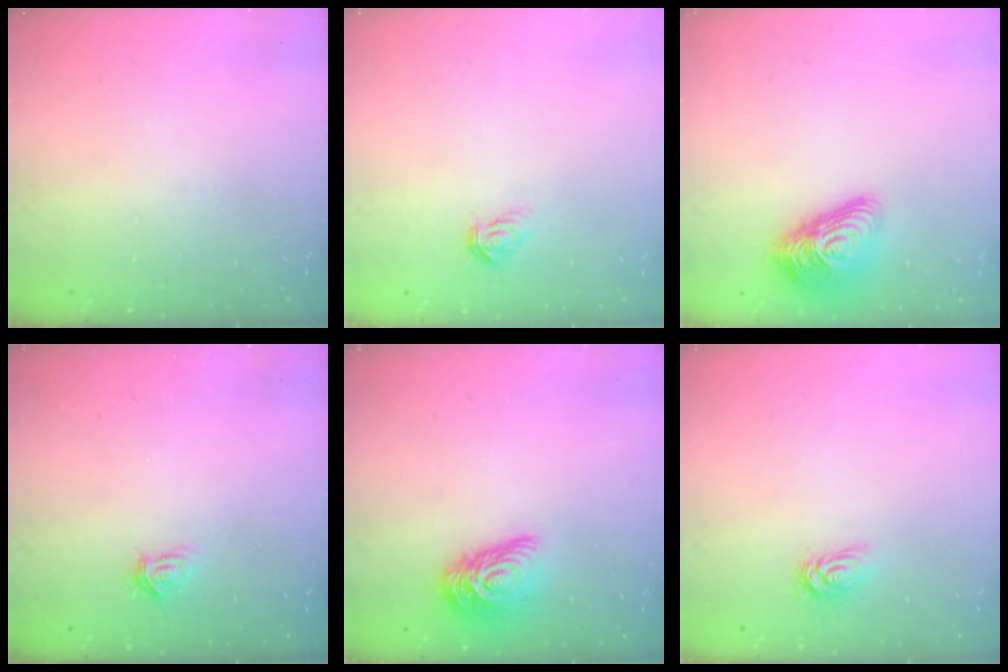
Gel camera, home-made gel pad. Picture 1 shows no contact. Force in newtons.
{"total": 3.5, "press": 3.5, "slide": 0.4}
{"total": 15.5, "press": 15.5, "slide": 0.8}
{"total": 3.0, "press": 3.0, "slide": 0.3}
{"total": 12.4, "press": 12.4, "slide": 0.8}
{"total": 2.5, "press": 2.5, "slide": 0.4}